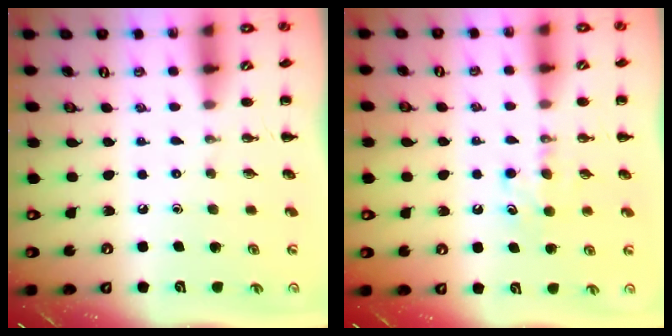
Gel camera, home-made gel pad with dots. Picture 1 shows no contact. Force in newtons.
{"total": 5.1, "press": 4.9, "slide": 1.6}